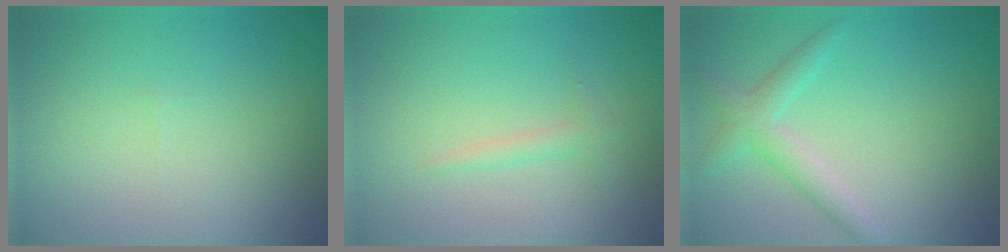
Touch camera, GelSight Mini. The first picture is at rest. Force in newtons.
{"total": 1.1, "press": 1.1, "slide": 0.0}
{"total": 2.6, "press": 2.6, "slide": 0.2}